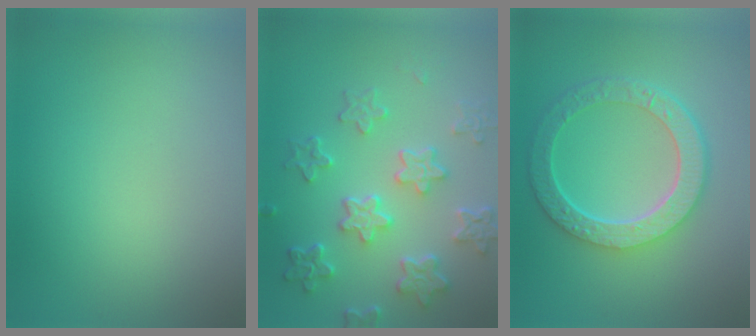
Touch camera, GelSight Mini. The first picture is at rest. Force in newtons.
{"total": 6.0, "press": 4.7, "slide": 3.7}
{"total": 6.4, "press": 4.9, "slide": 4.1}